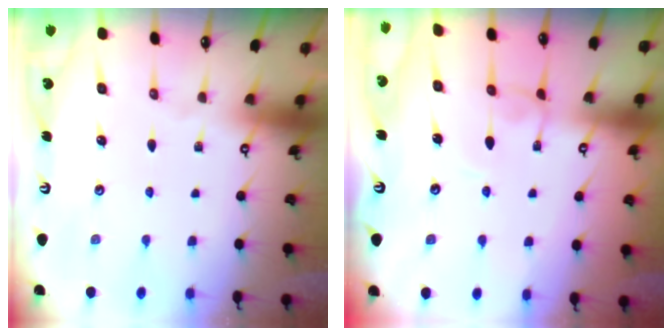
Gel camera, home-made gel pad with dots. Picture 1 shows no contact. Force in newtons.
{"total": 0.7, "press": 0.6, "slide": 0.4}